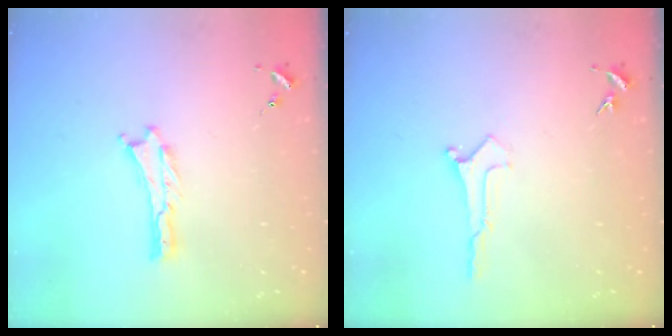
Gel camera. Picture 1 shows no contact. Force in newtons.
{"total": 0.0}